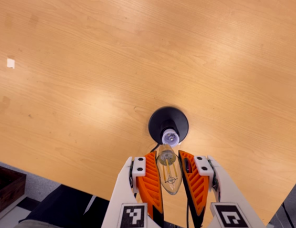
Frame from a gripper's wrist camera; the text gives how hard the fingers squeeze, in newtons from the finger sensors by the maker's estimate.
{"total": 18.7, "left": 20.2, "right": 17.1}